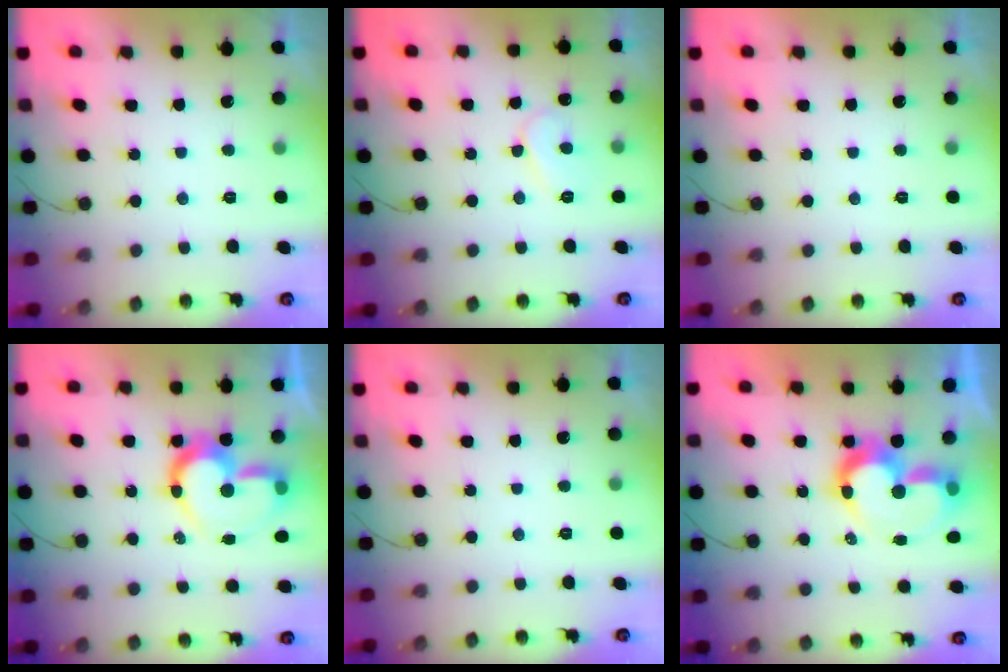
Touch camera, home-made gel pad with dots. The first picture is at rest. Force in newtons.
{"total": 7.5, "press": 7.5, "slide": 0.5}
{"total": 0.0}
{"total": 15.2, "press": 15.2, "slide": 1.2}
{"total": 0.0}
{"total": 11.2, "press": 10.6, "slide": 3.6}